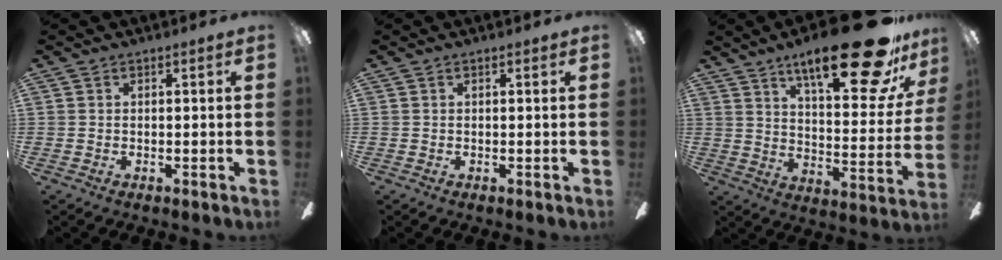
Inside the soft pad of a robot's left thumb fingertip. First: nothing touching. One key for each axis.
{"total": 0.0}
{"total": 26.7, "fx": 17.8, "fy": 7.4, "fz": 18.4, "tx": -0.268, "ty": -0.109, "tz": 0.280}